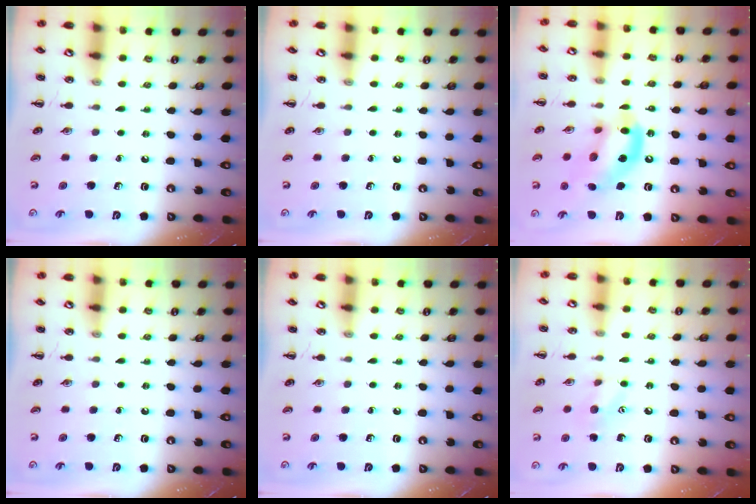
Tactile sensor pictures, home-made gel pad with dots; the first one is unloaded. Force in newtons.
{"total": 0.0}
{"total": 15.2, "press": 15.1, "slide": 2.0}
{"total": 0.0}
{"total": 0.0}
{"total": 7.2, "press": 7.2, "slide": 0.8}